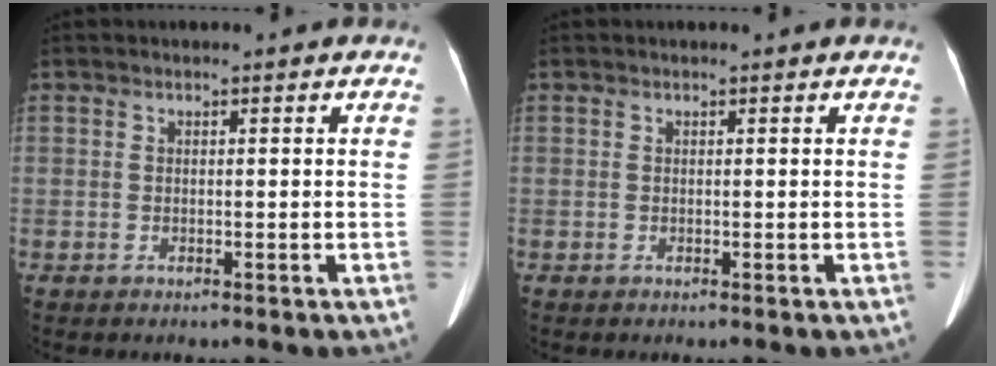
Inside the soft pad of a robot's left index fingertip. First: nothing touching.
{"total": 0.0}